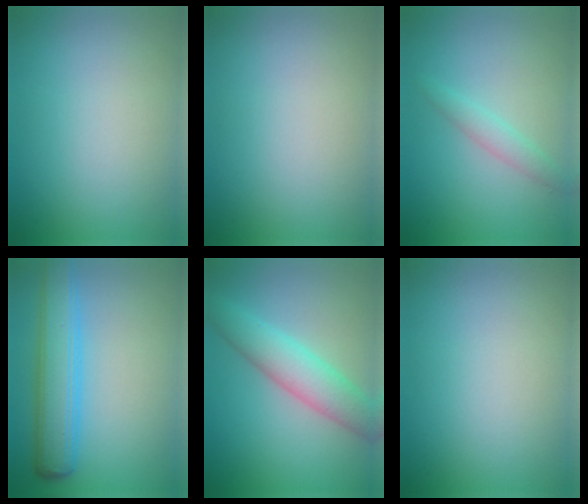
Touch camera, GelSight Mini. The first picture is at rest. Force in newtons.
{"total": 0.0}
{"total": 1.7, "press": 1.7, "slide": 0.1}
{"total": 5.5, "press": 5.5, "slide": 0.1}
{"total": 4.9, "press": 4.9, "slide": 0.1}
{"total": 0.0}